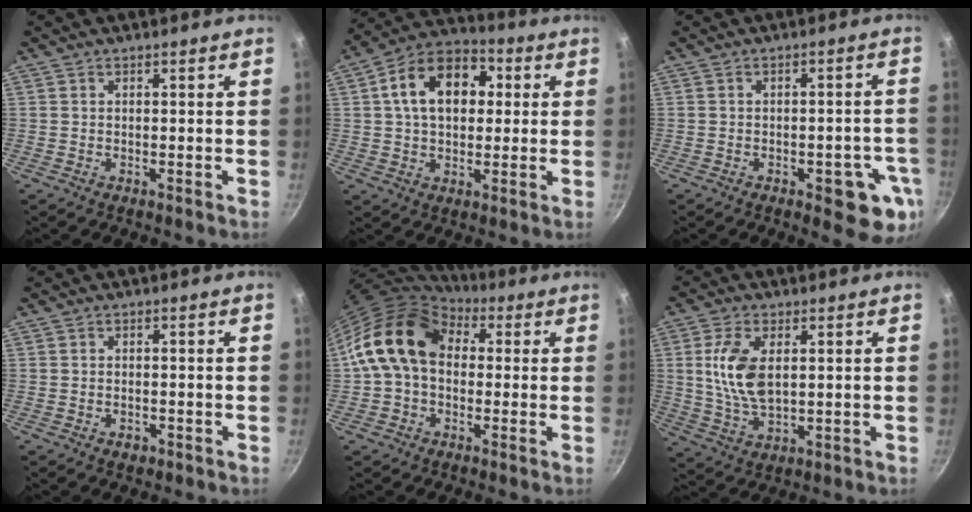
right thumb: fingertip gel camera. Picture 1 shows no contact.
{"total": 15.5, "force": [3.1, 10.6, 10.9], "torque": [-0.144, 0.024, 0.033]}
{"total": 9.6, "force": [-3.7, 4.2, 7.9], "torque": [-0.057, 0.012, -0.042]}
{"total": 1.8, "force": [-0.9, 1.2, 1.0], "torque": [-0.017, 0.005, -0.010]}
{"total": 13.3, "force": [2.2, 9.7, 8.7], "torque": [-0.121, 0.020, 0.021]}
{"total": 10.3, "force": [1.9, 5.4, 8.5], "torque": [-0.165, -0.009, 0.041]}